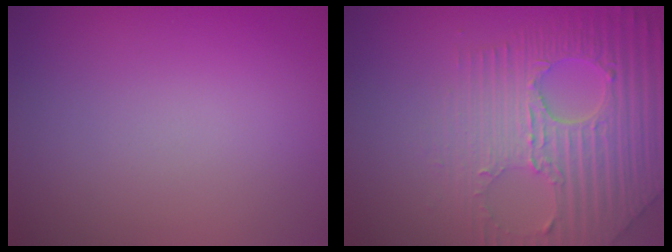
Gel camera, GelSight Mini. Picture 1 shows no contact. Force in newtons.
{"total": 7.4, "press": 5.4, "slide": 5.1}